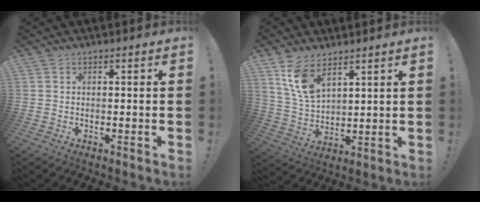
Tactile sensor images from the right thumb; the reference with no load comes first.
{"total": 10.3, "force": [6.8, 5.0, 5.9], "torque": [-0.115, -0.032, 0.129]}